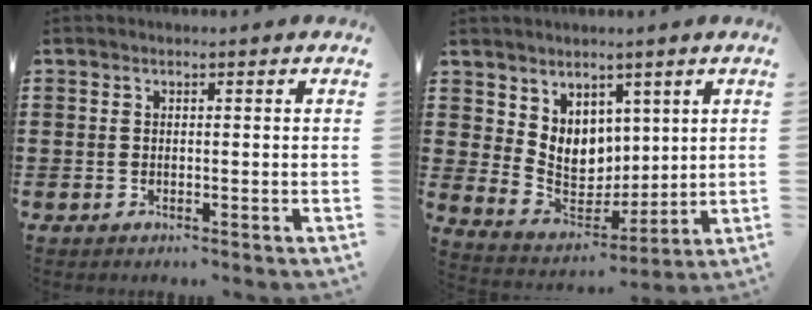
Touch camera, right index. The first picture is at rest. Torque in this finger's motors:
{"motor_torque": [0.77, -0.04, 0.80, 0.11]}